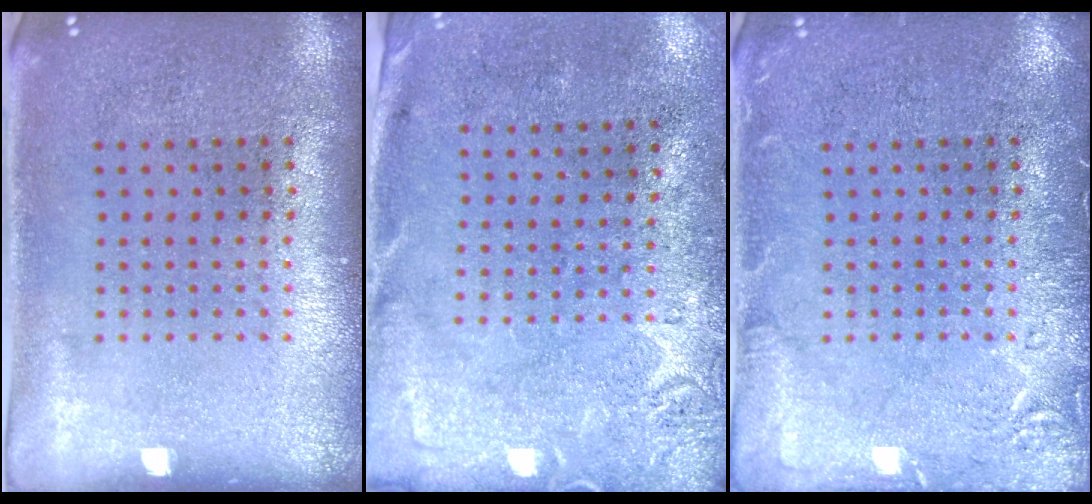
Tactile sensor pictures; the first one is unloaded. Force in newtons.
{"total": 2.8, "press": 2.2, "slide": 1.8}
{"total": 2.7, "press": 2.7, "slide": 0.5}